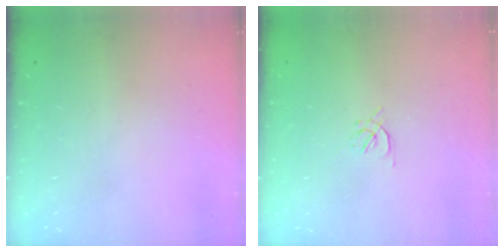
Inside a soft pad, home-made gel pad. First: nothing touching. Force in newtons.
{"total": 1.2, "press": 1.2, "slide": 0.4}